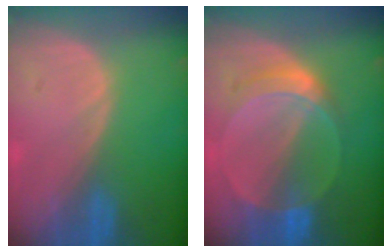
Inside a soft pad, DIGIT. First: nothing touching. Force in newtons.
{"total": 6.1, "press": 5.7, "slide": 2.2}